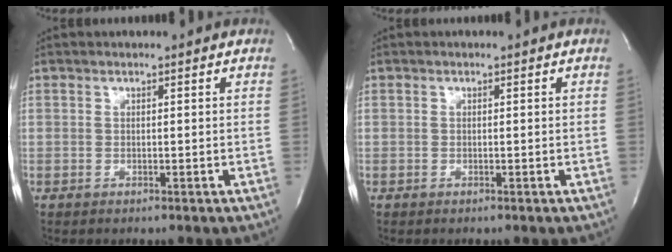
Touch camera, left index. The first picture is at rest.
{"total": 0.0}